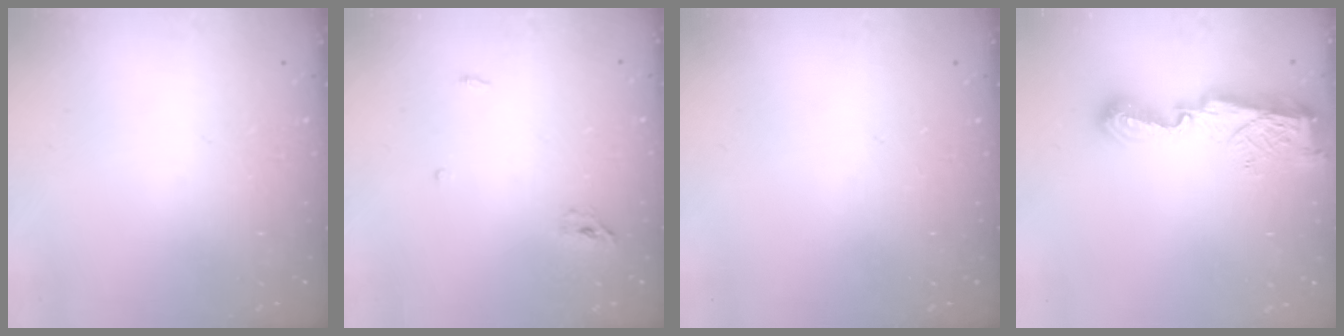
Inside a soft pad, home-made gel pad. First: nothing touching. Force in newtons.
{"total": 3.3, "press": 3.3, "slide": 0.7}
{"total": 0.0}
{"total": 7.3, "press": 7.3, "slide": 0.7}